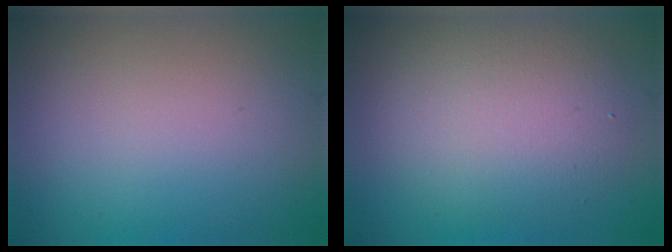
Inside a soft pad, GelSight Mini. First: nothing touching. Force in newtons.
{"total": 5.3, "press": 5.3, "slide": 0.5}